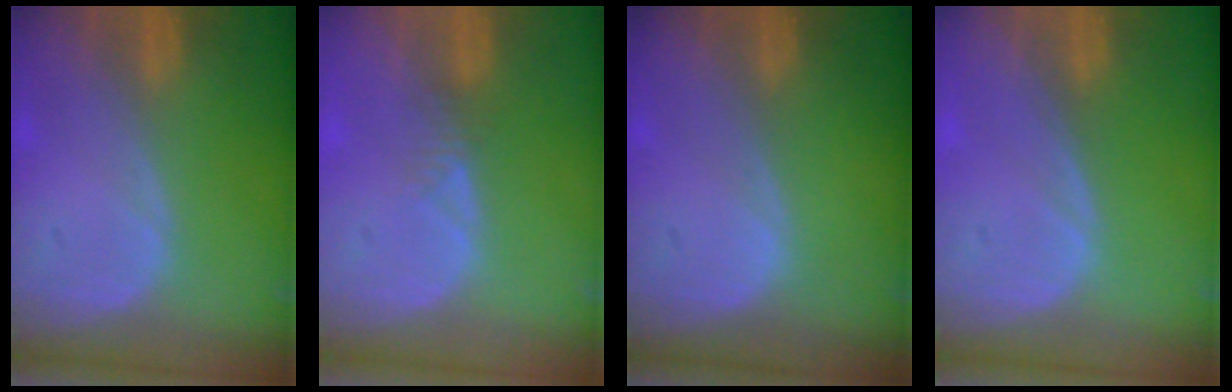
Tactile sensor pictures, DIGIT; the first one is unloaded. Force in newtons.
{"total": 1.6, "press": 1.4, "slide": 0.9}
{"total": 0.0}
{"total": 0.0}